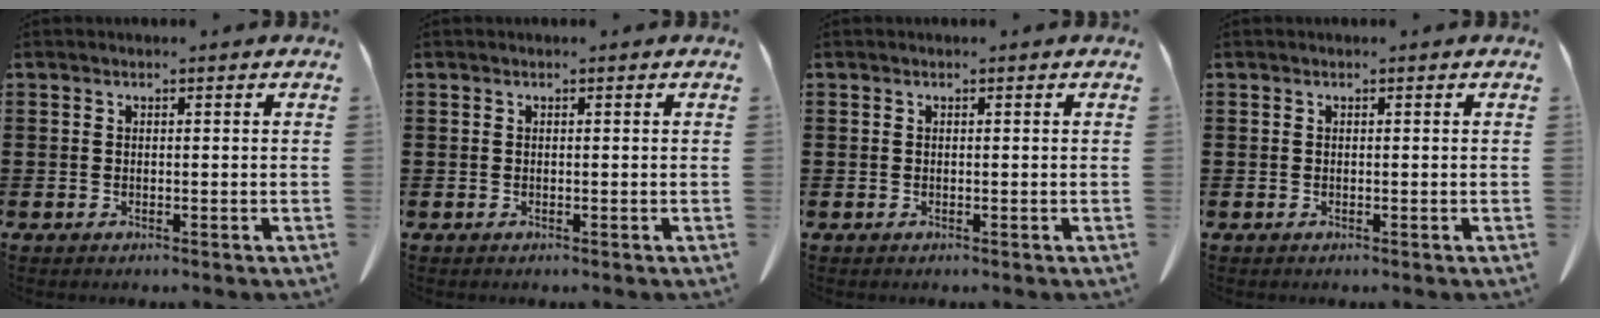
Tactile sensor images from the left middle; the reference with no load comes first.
{"total": 0.0}
{"total": 0.0}
{"total": 0.0}